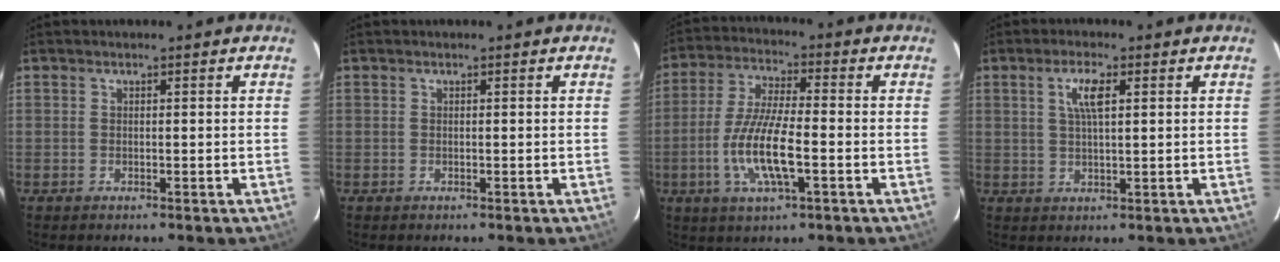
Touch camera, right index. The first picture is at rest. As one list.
[{"total": 0.0}, {"total": 11.8, "force": [-3.4, 2.7, 11.0], "torque": [-0.225, -0.007, -0.067]}, {"total": 4.4, "force": [1.6, 1.2, 3.9], "torque": [-0.074, 0.005, 0.029]}]